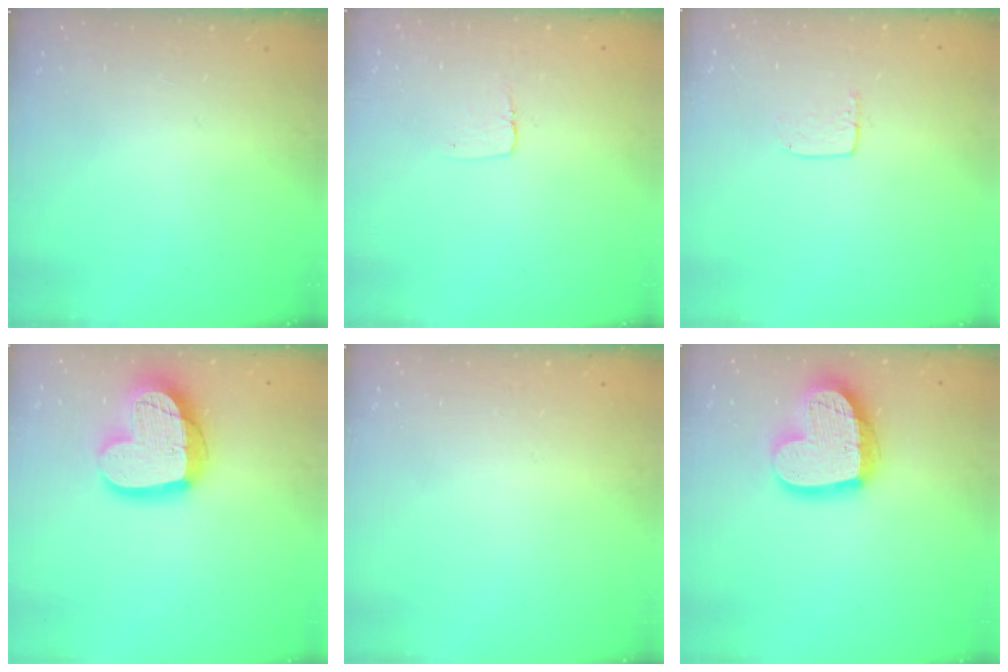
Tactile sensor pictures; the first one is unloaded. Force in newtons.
{"total": 2.9, "press": 2.9, "slide": 0.2}
{"total": 5.2, "press": 5.2, "slide": 0.4}
{"total": 19.1, "press": 19.0, "slide": 2.0}
{"total": 0.0}
{"total": 18.9, "press": 18.8, "slide": 1.7}